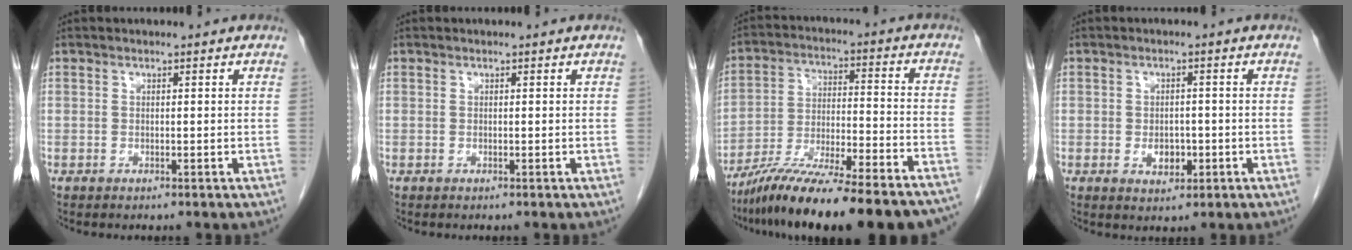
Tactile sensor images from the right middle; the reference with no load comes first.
{"total": 0.0}
{"total": 23.6, "force": [-20.0, 1.2, 12.4], "torque": [-0.155, -0.020, -0.312]}
{"total": 3.1, "force": [-0.8, 2.0, 2.2], "torque": [-0.031, 0.003, -0.006]}